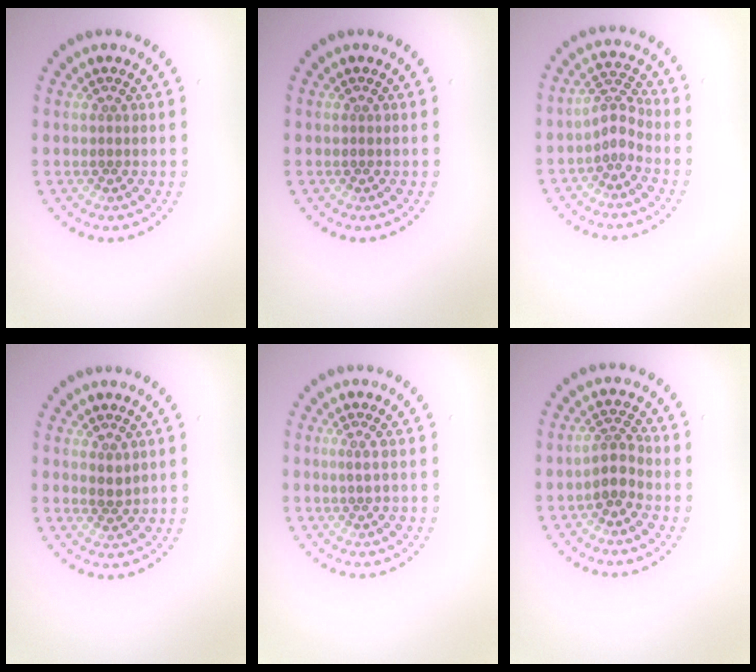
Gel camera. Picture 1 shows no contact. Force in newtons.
{"total": 0.0}
{"total": 2.1, "press": 1.5, "slide": 1.5}
{"total": 1.2, "press": 1.1, "slide": 0.4}
{"total": 0.5, "press": 0.2, "slide": 0.5}
{"total": 2.2, "press": 1.9, "slide": 1.2}